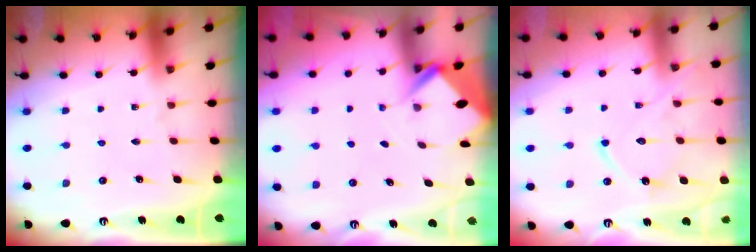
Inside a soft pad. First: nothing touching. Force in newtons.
{"total": 3.0, "press": 2.9, "slide": 0.4}
{"total": 12.8, "press": 12.8, "slide": 1.2}